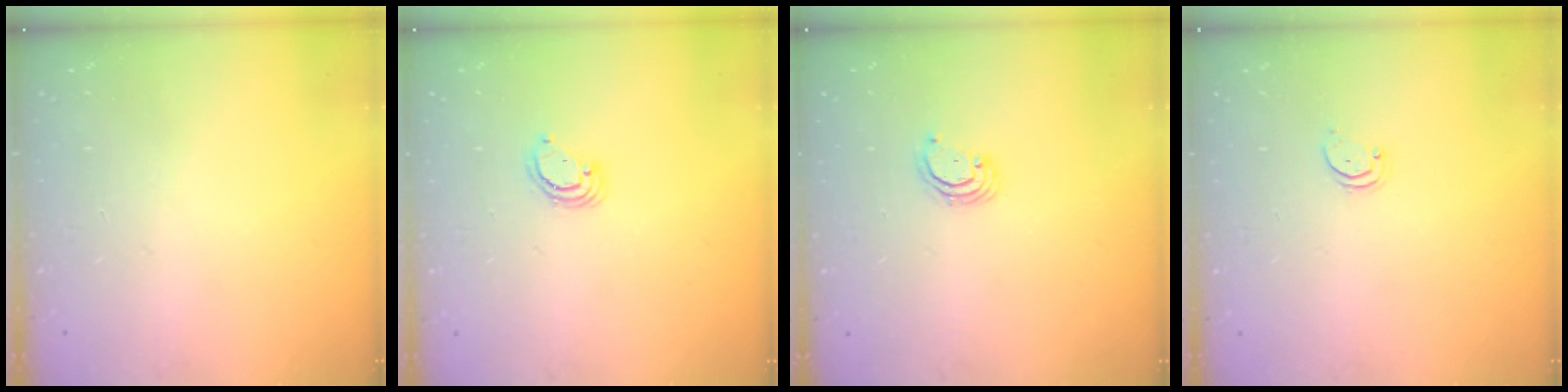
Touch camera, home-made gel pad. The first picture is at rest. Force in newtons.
{"total": 3.9, "press": 3.9, "slide": 0.3}
{"total": 2.4, "press": 2.4, "slide": 0.2}
{"total": 1.5, "press": 1.5, "slide": 0.1}